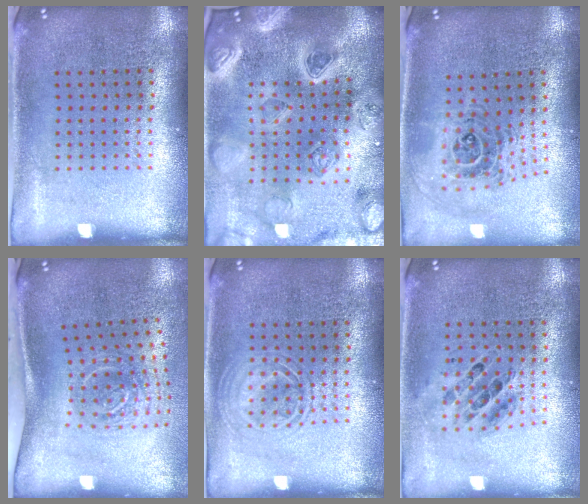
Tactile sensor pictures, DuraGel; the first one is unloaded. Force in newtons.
{"total": 5.1, "press": 4.3, "slide": 2.8}
{"total": 1.2, "press": 1.1, "slide": 0.5}
{"total": 2.0, "press": 1.3, "slide": 1.5}
{"total": 2.1, "press": 2.1, "slide": 0.3}
{"total": 0.7, "press": 0.7, "slide": 0.1}